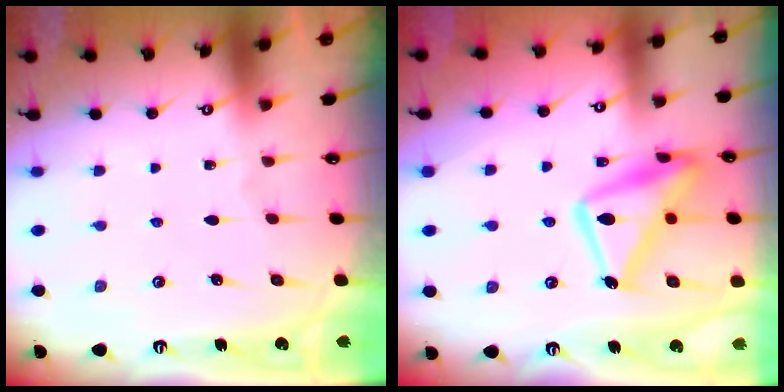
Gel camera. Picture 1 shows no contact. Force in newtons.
{"total": 17.4, "press": 17.4, "slide": 1.5}